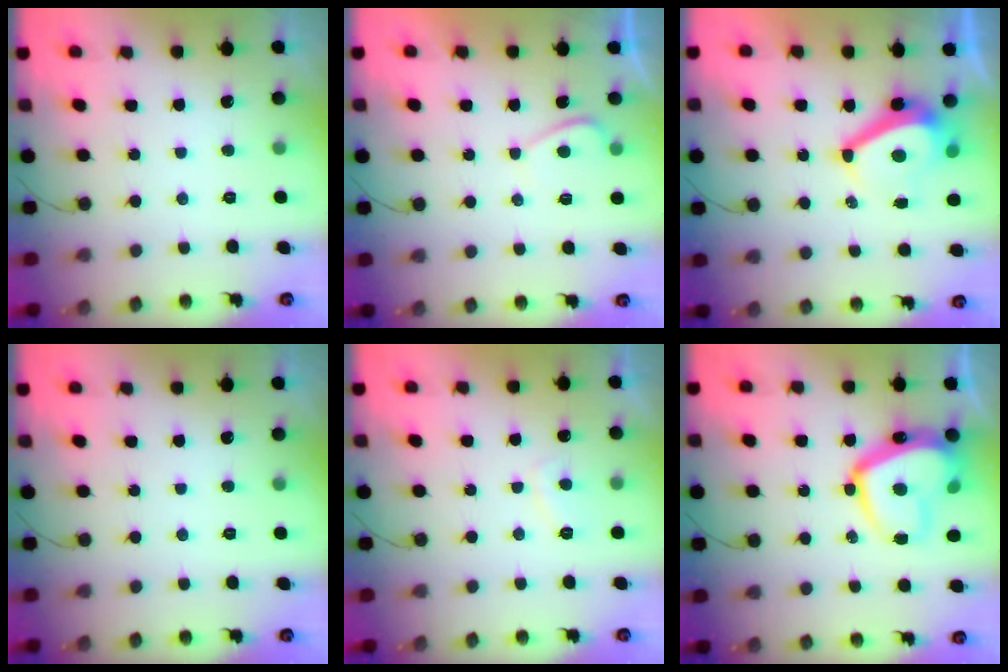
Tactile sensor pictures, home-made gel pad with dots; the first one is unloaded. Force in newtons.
{"total": 0.0}
{"total": 9.0, "press": 8.4, "slide": 3.1}
{"total": 0.0}
{"total": 3.4, "press": 3.3, "slide": 1.0}
{"total": 18.3, "press": 18.2, "slide": 1.6}